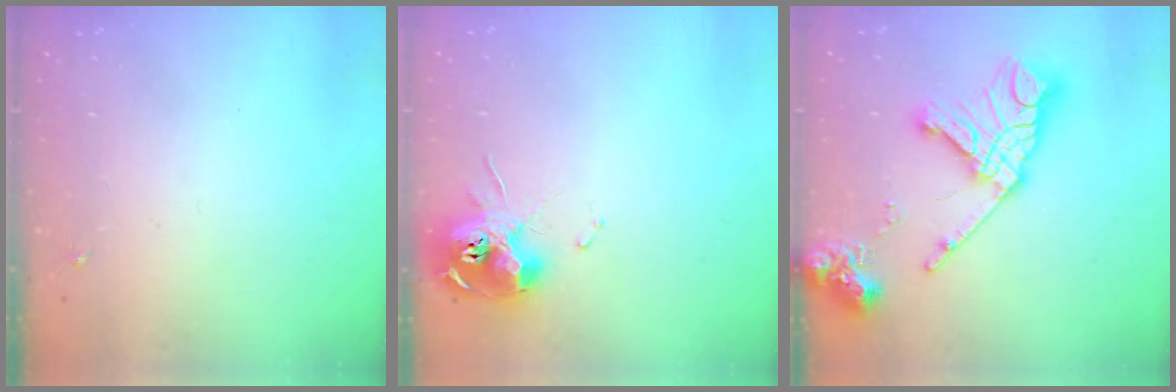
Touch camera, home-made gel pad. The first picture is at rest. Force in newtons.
{"total": 11.8, "press": 11.7, "slide": 1.7}
{"total": 21.3, "press": 21.1, "slide": 2.6}